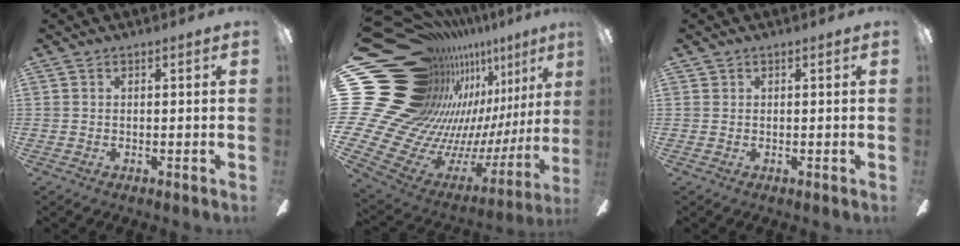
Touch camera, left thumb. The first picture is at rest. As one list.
[{"total": 23.9, "force": [10.7, 17.3, 12.5], "torque": [-0.218, -0.156, 0.283]}, {"total": 0.0}]